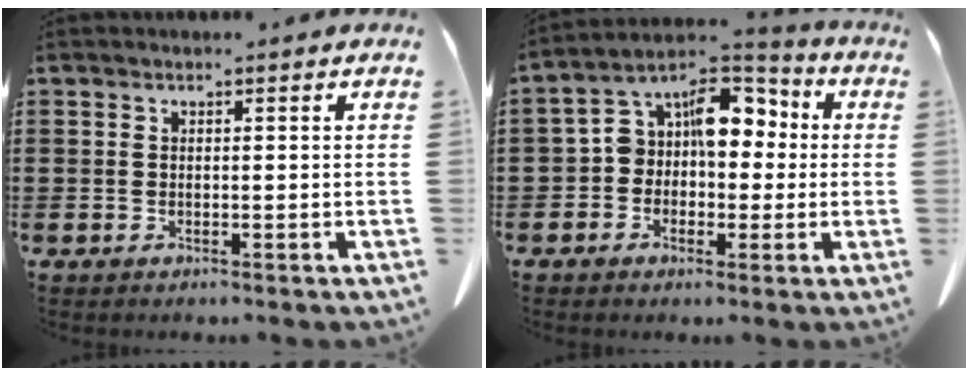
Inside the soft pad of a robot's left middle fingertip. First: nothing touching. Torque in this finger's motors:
{"motor_torque": [2.14, 0.00, 0.73, 0.21]}